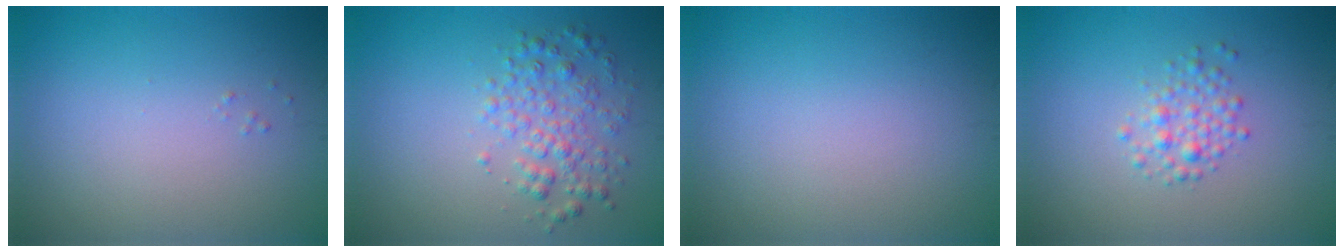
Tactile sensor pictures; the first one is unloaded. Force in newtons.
{"total": 3.0, "press": 3.0, "slide": 0.0}
{"total": 0.0}
{"total": 2.0, "press": 2.0, "slide": 0.0}